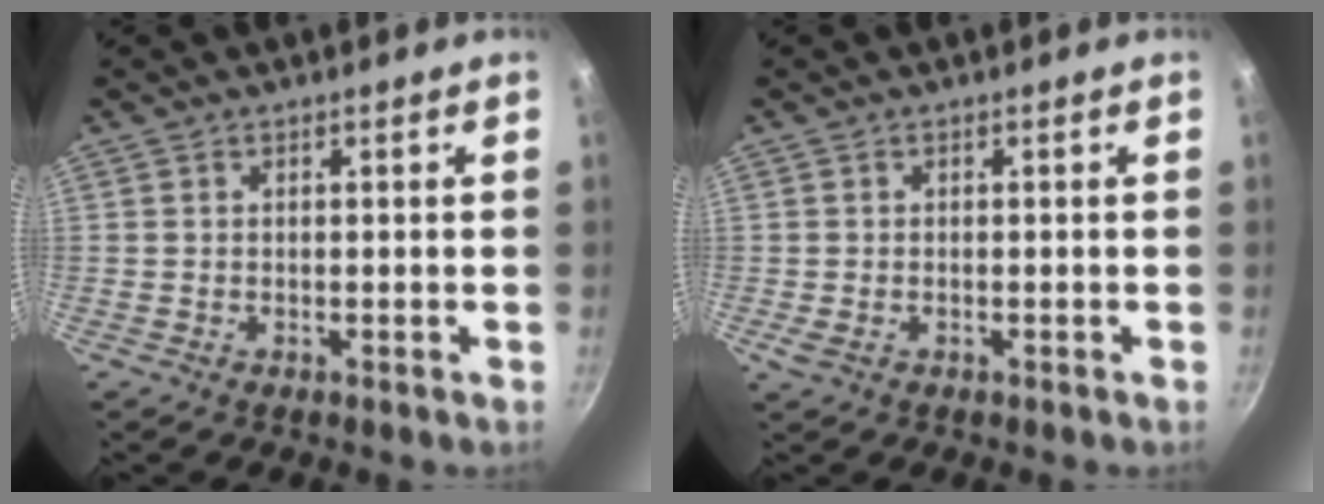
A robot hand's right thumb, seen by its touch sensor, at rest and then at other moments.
{"total": 1.7, "force": [-0.5, 1.2, 1.1], "torque": [-0.023, -0.004, -0.007]}